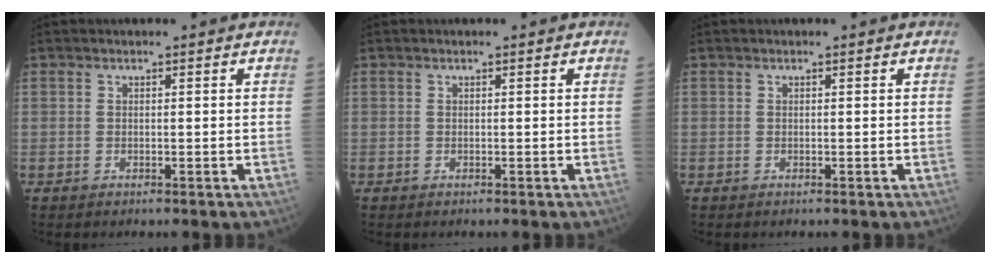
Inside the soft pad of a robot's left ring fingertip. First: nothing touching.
{"total": 0.0}
{"total": 0.0}